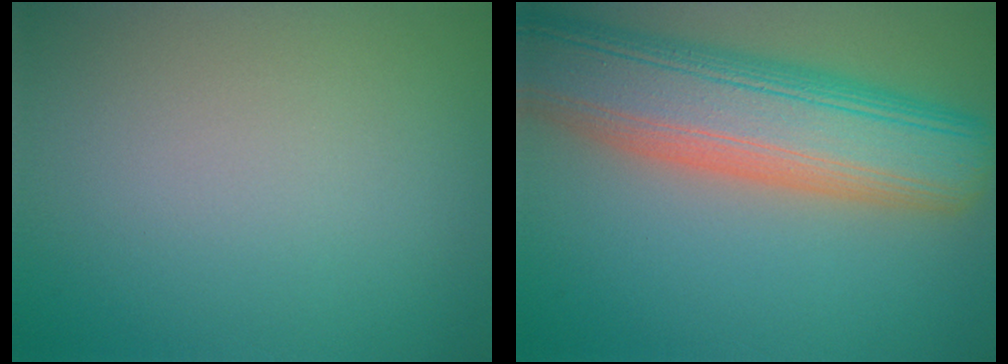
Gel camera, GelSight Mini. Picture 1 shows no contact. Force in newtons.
{"total": 12.1, "press": 12.0, "slide": 1.3}